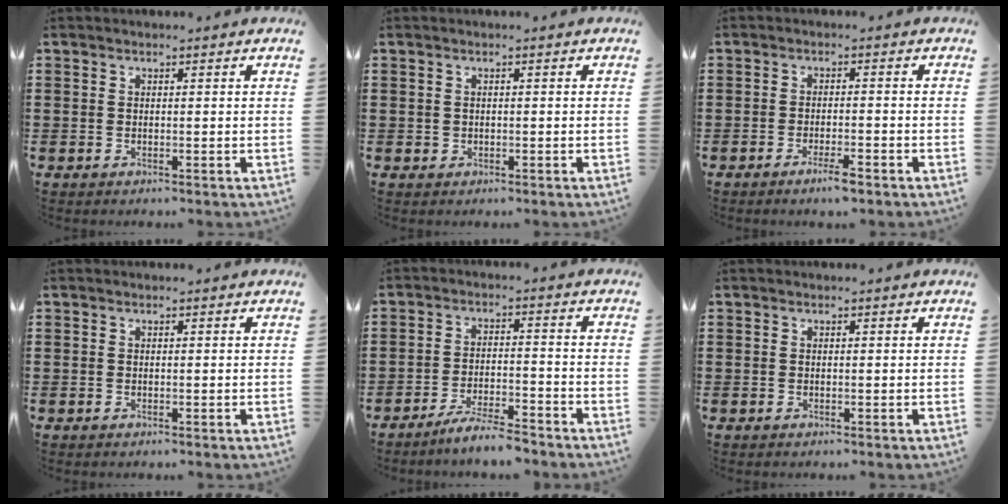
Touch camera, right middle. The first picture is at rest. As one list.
[{"total": 0.6, "force": [0.1, 0.6, 0.0], "torque": [-0.002, 0.005, 0.000]}, {"total": 2.9, "force": [-1.9, 0.5, 2.1], "torque": [-0.033, 0.002, -0.033]}, {"total": 0.0}, {"total": 5.0, "force": [-4.6, -0.1, 1.8], "torque": [-0.037, -0.004, -0.090]}, {"total": 0.0}]